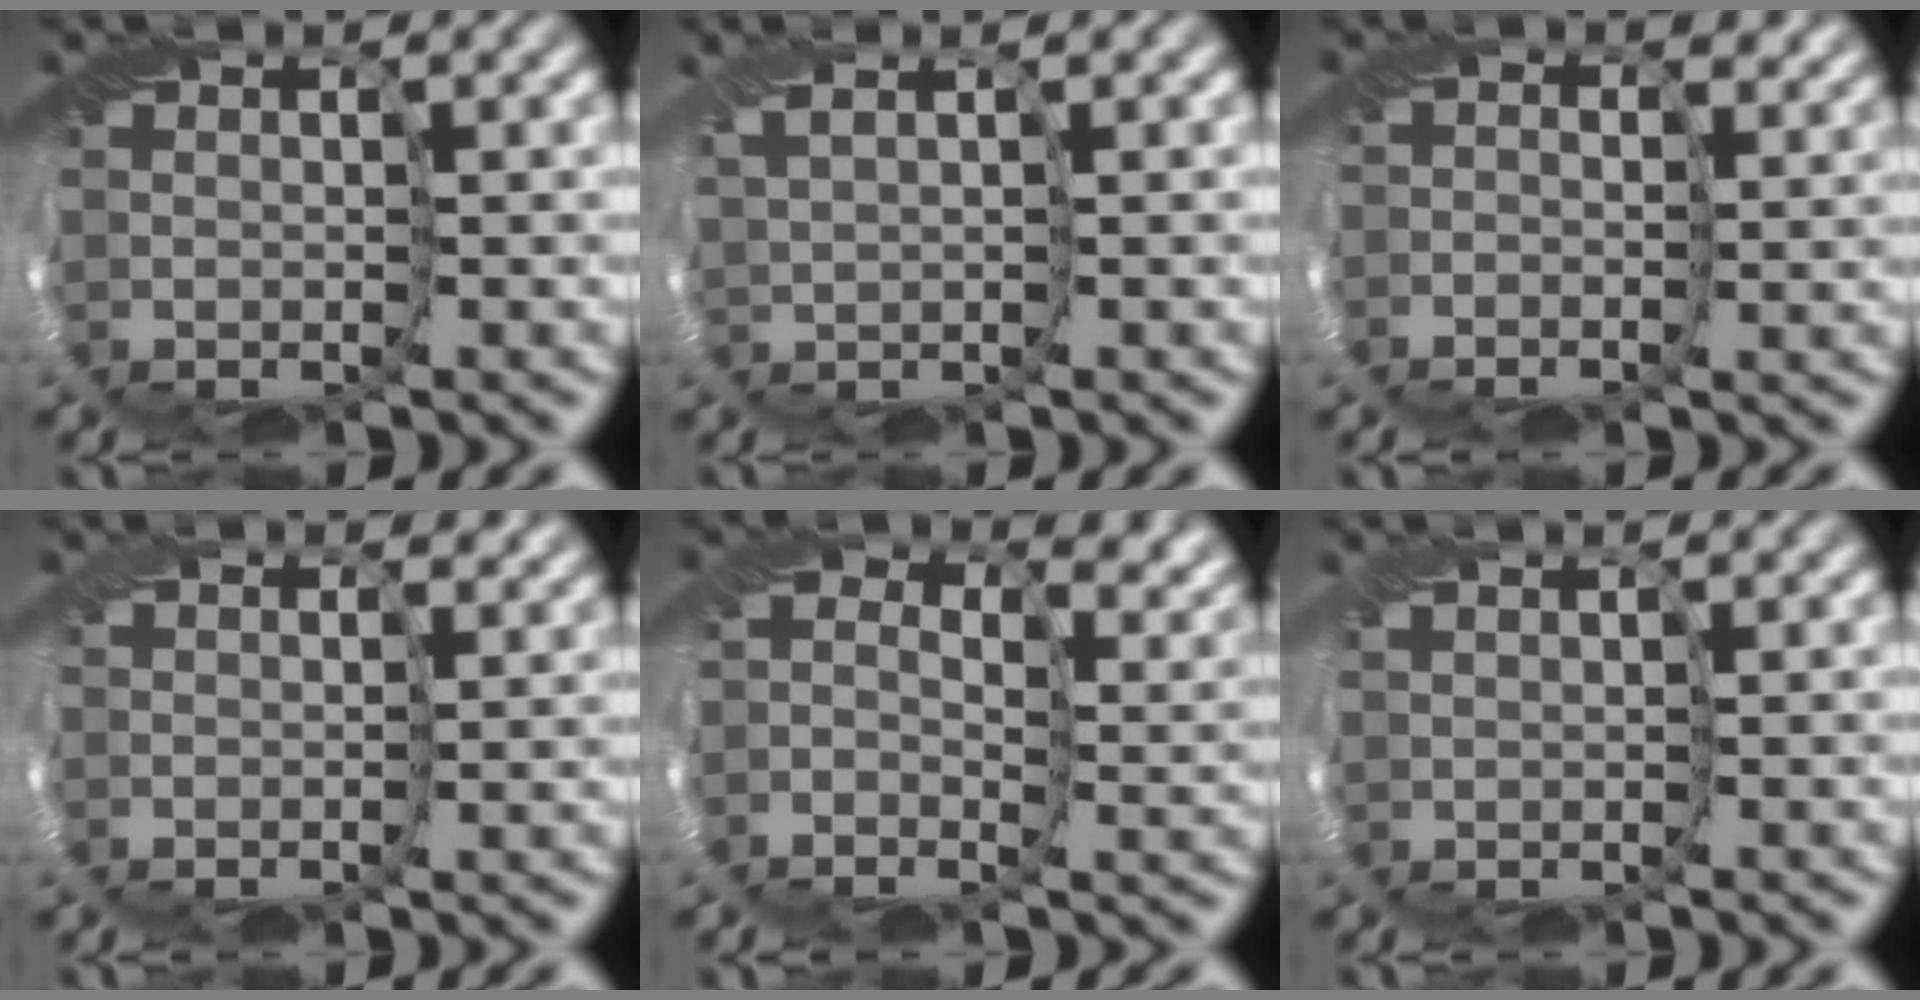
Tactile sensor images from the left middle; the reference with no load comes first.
{"total": 1.7, "force": [0.6, 0.4, 1.5], "torque": [-0.036, 0.005, 0.014]}
{"total": 3.2, "force": [1.5, 2.6, 1.3], "torque": [-0.023, 0.006, 0.023]}
{"total": 2.2, "force": [1.7, 1.2, 0.5], "torque": [-0.011, 0.004, 0.021]}
{"total": 8.5, "force": [2.3, 6.0, 5.5], "torque": [-0.075, 0.011, 0.028]}
{"total": 0.0}